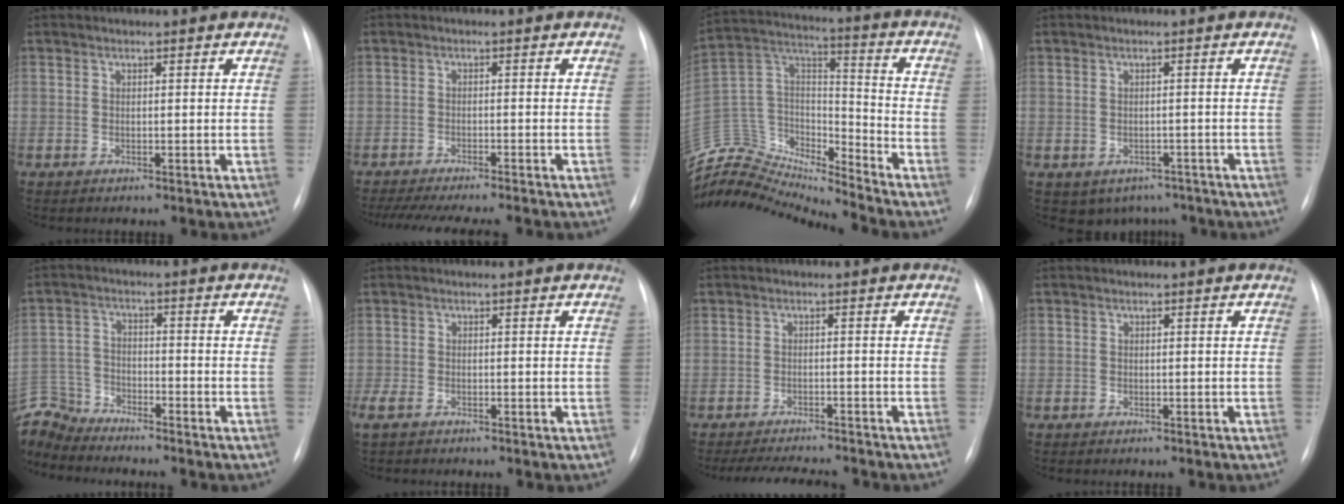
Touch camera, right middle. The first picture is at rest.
{"total": 13.2, "force": [-11.5, 1.2, 6.4], "torque": [-0.094, -0.015, -0.158]}
{"total": 18.6, "force": [-18.3, 1.0, 3.1], "torque": [-0.061, 0.064, -0.330]}
{"total": 4.6, "force": [-3.2, 3.2, 1.0], "torque": [-0.001, 0.011, -0.037]}
{"total": 8.2, "force": [-8.1, 1.3, 0.0], "torque": [-0.013, 0.008, -0.165]}
{"total": 3.3, "force": [-2.3, 1.4, 1.9], "torque": [-0.041, -0.008, -0.038]}
{"total": 8.2, "force": [-7.6, 0.8, 3.0], "torque": [-0.045, -0.007, -0.109]}
{"total": 0.5, "force": [-0.4, 0.4, 0.0], "torque": [-0.007, 0.002, -0.006]}